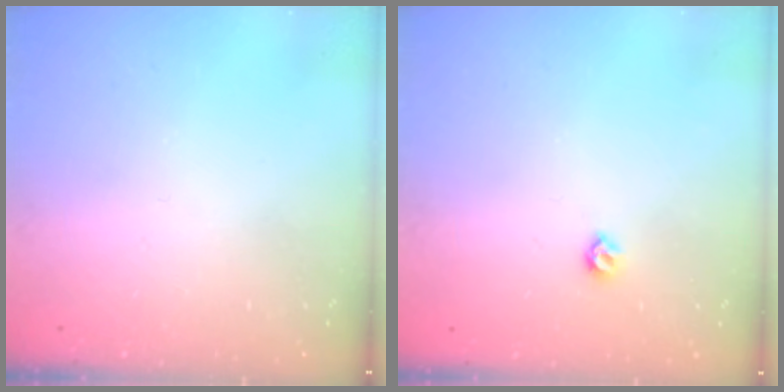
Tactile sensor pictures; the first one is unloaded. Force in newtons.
{"total": 4.9, "press": 4.8, "slide": 0.8}